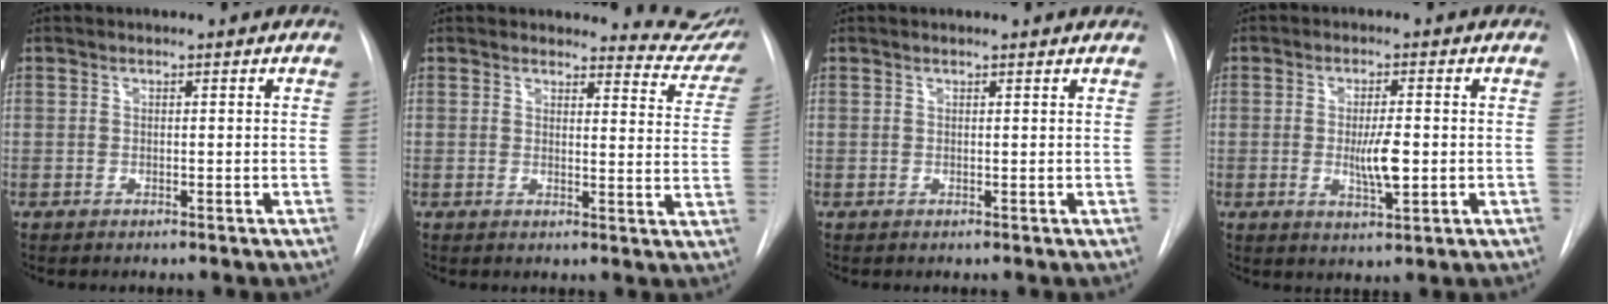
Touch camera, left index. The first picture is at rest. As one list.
[{"total": 8.9, "force": [8.7, 1.6, 0.0], "torque": [0.030, -0.065, 0.068]}, {"total": 2.0, "force": [1.9, 0.0, 0.5], "torque": [-0.013, 0.010, 0.019]}, {"total": 5.1, "force": [-0.5, 1.1, 5.0], "torque": [-0.090, -0.008, -0.005]}]